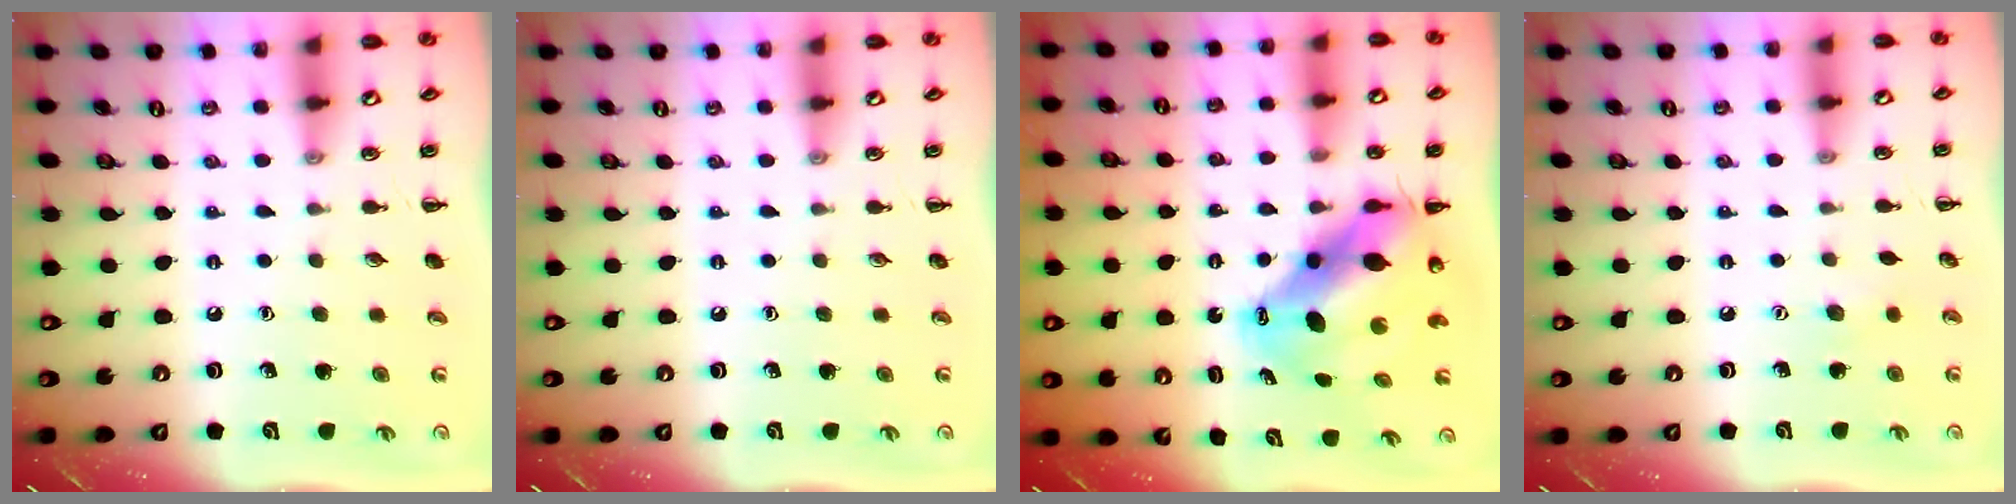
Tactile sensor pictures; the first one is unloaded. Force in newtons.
{"total": 0.0}
{"total": 11.3, "press": 11.0, "slide": 2.6}
{"total": 2.8, "press": 2.8, "slide": 0.7}